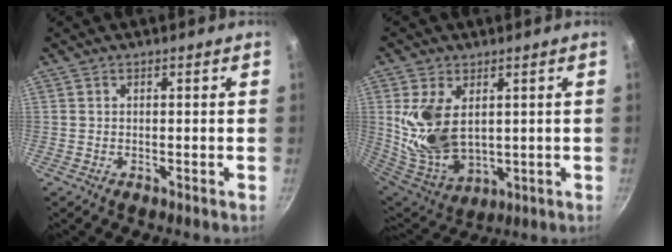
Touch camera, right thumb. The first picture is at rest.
{"total": 14.0, "force": [2.8, 8.7, 10.6], "torque": [-0.197, -0.037, 0.073]}